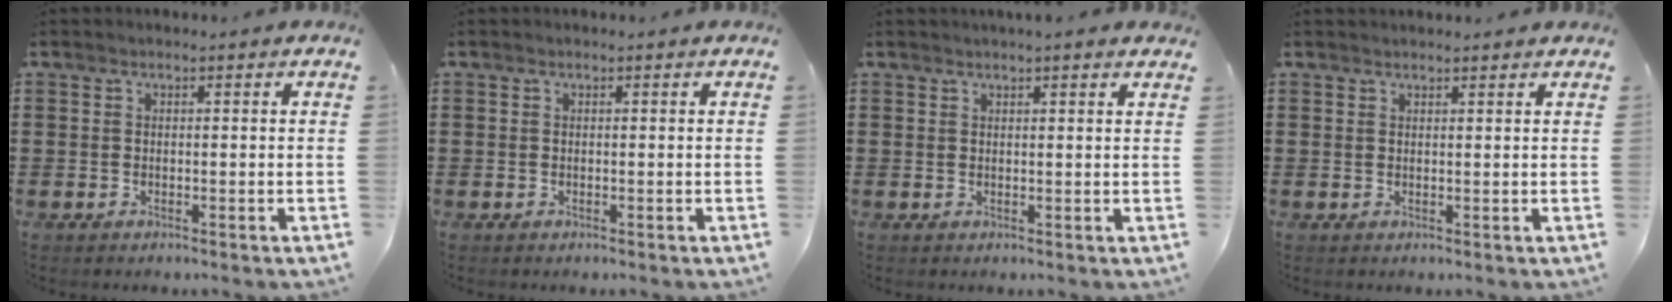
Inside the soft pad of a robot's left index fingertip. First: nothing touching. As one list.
[{"total": 0.0}, {"total": 1.5, "force": [1.3, -0.1, 0.7], "torque": [-0.015, 0.000, 0.025]}, {"total": 0.9, "force": [0.9, 0.1, 0.0], "torque": [-0.002, 0.000, 0.017]}]